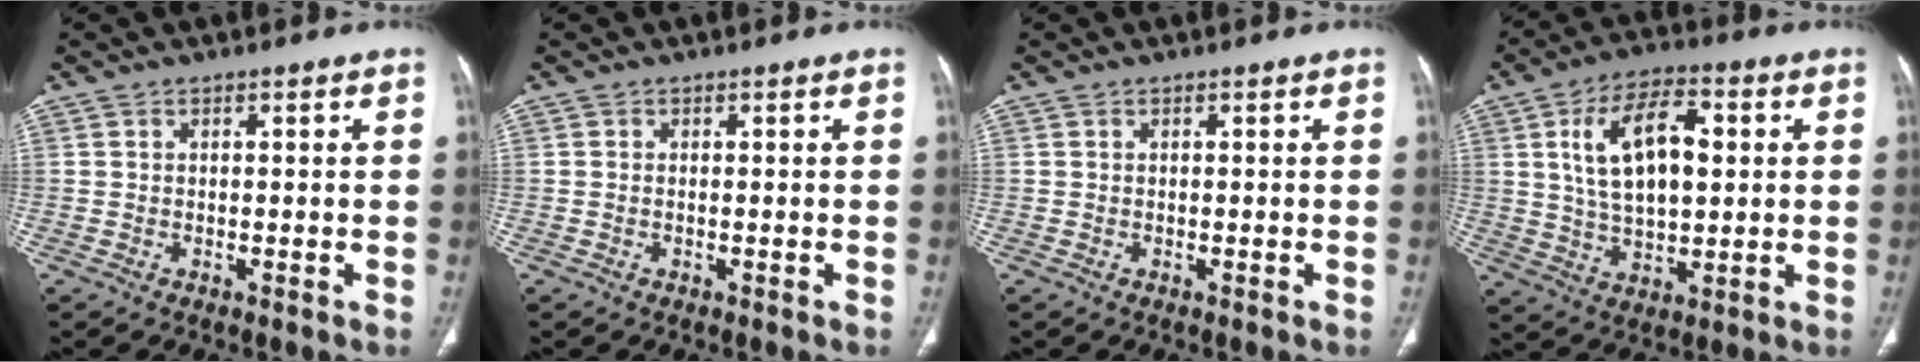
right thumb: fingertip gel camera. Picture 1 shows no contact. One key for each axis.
{"total": 0.0}
{"total": 0.0}
{"total": 14.8, "fx": 3.2, "fy": 7.8, "fz": 12.1, "tx": -0.199, "ty": 0.004, "tz": 0.057}